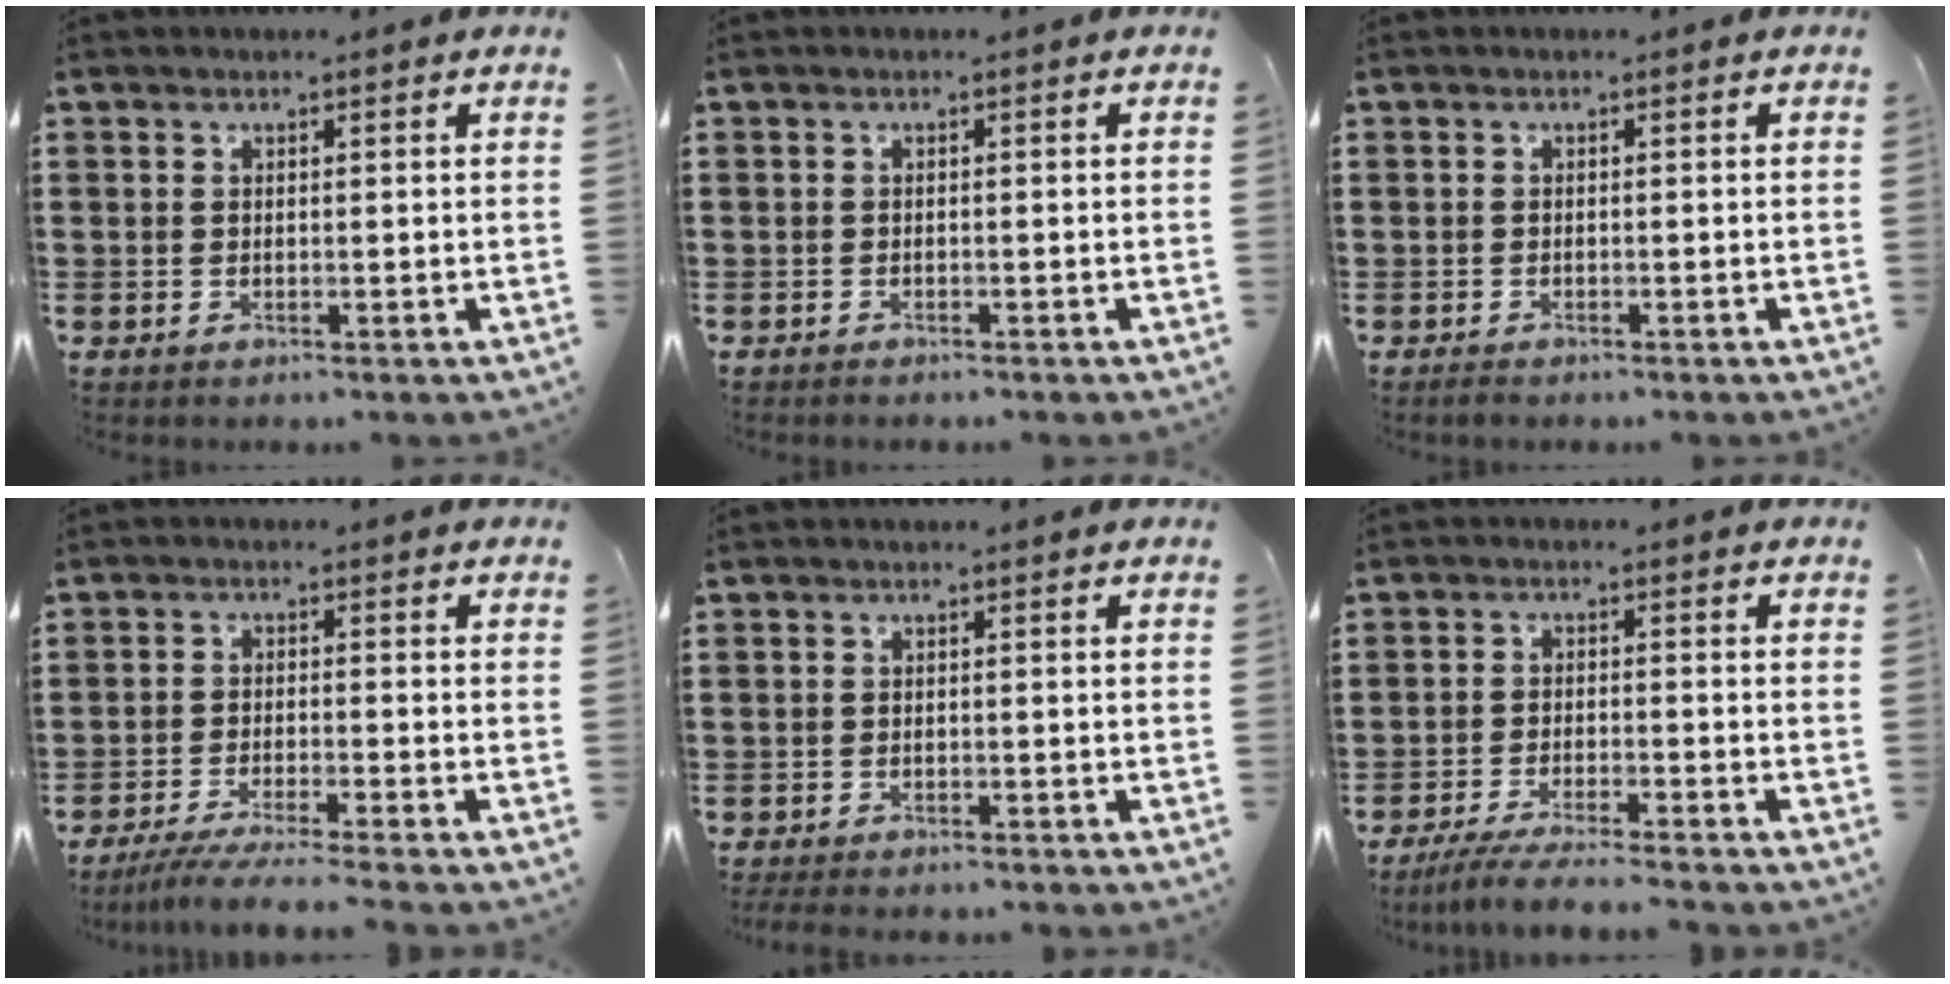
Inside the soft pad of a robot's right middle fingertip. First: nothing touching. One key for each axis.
{"total": 0.5, "fx": -0.5, "fy": 0.1, "fz": 0.0, "tx": -0.001, "ty": 0.000, "tz": -0.011}
{"total": 0.7, "fx": -0.6, "fy": 0.3, "fz": 0.2, "tx": -0.004, "ty": -0.002, "tz": -0.013}
{"total": 3.9, "fx": -3.5, "fy": -0.3, "fz": 1.7, "tx": -0.036, "ty": -0.013, "tz": -0.070}
{"total": 1.3, "fx": -1.3, "fy": 0.2, "fz": 0.1, "tx": -0.006, "ty": 0.000, "tz": -0.027}
{"total": 4.2, "fx": -3.8, "fy": -0.1, "fz": 1.7, "tx": -0.042, "ty": -0.012, "tz": -0.077}